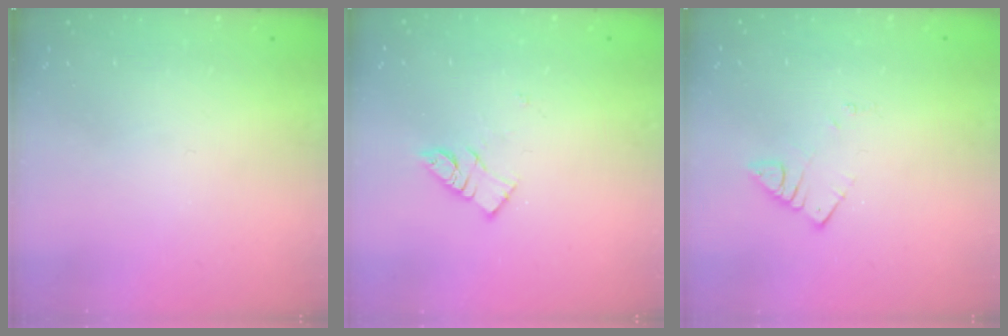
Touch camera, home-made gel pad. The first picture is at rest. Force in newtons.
{"total": 9.1, "press": 9.1, "slide": 0.4}
{"total": 2.8, "press": 2.7, "slide": 0.3}